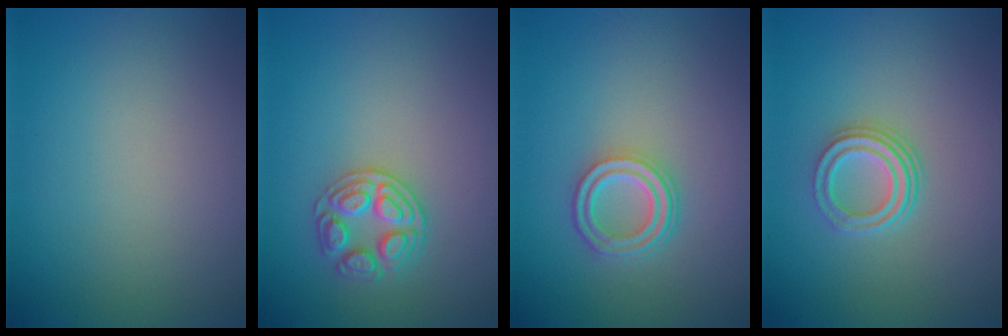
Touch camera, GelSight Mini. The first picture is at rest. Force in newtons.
{"total": 2.6, "press": 2.6, "slide": 0.2}
{"total": 3.4, "press": 2.6, "slide": 2.1}
{"total": 2.9, "press": 2.1, "slide": 2.0}